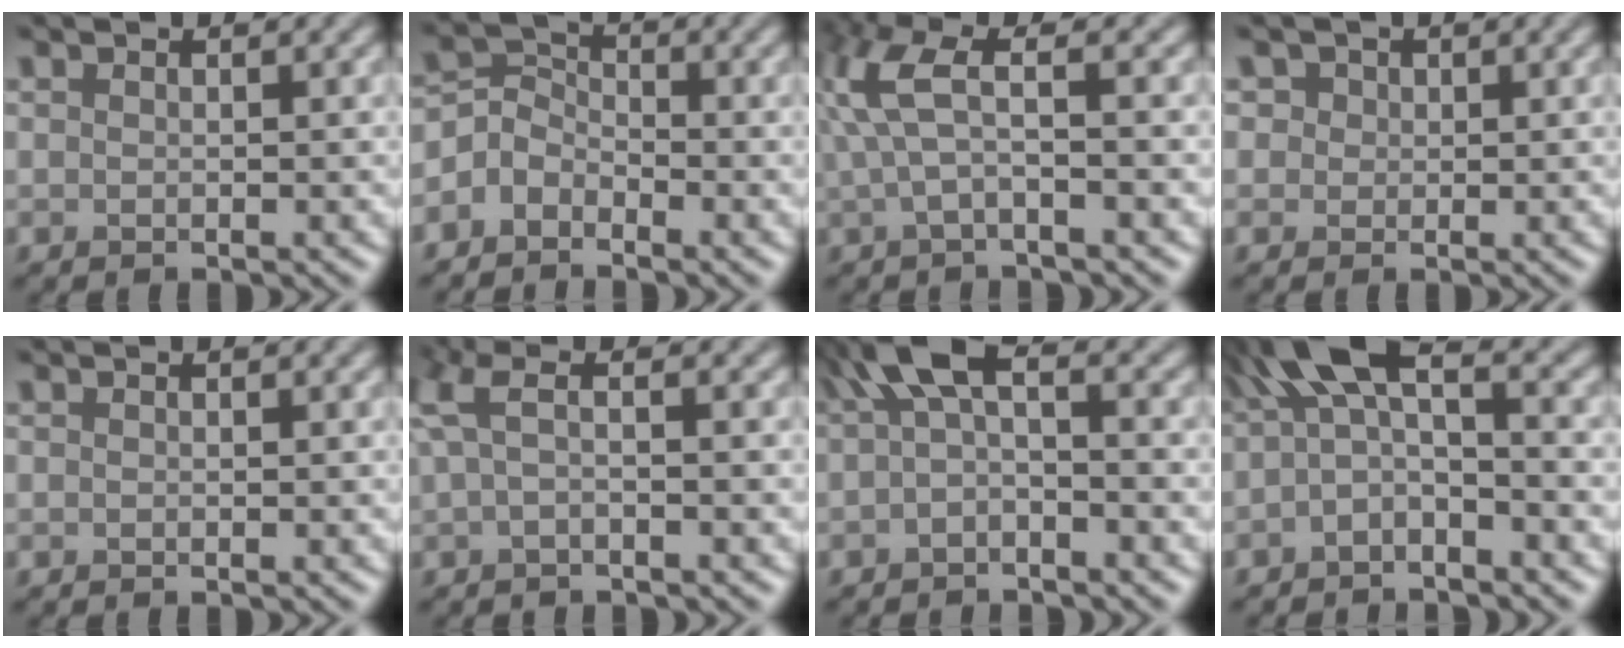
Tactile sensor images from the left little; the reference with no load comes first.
{"total": 2.4, "force": [-1.9, 1.4, 0.6], "torque": [-0.003, 0.011, -0.050]}
{"total": 4.6, "force": [0.9, 1.6, 4.3], "torque": [-0.110, 0.013, 0.012]}
{"total": 3.7, "force": [1.8, 2.8, 1.6], "torque": [-0.041, 0.005, 0.024]}
{"total": 0.0}
{"total": 3.2, "force": [0.4, 1.2, 3.0], "torque": [-0.079, 0.012, 0.001]}
{"total": 4.2, "force": [0.4, 1.8, 3.8], "torque": [-0.064, 0.013, -0.006]}
{"total": 5.2, "force": [0.1, 2.1, 4.8], "torque": [-0.082, 0.019, -0.018]}